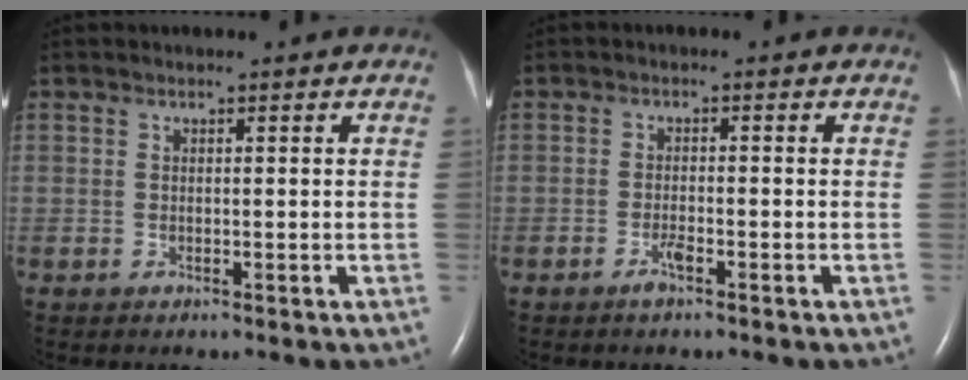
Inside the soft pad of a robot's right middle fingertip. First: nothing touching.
{"total": 1.8, "force": [-1.2, 0.2, 1.3], "torque": [-0.030, -0.002, -0.023]}